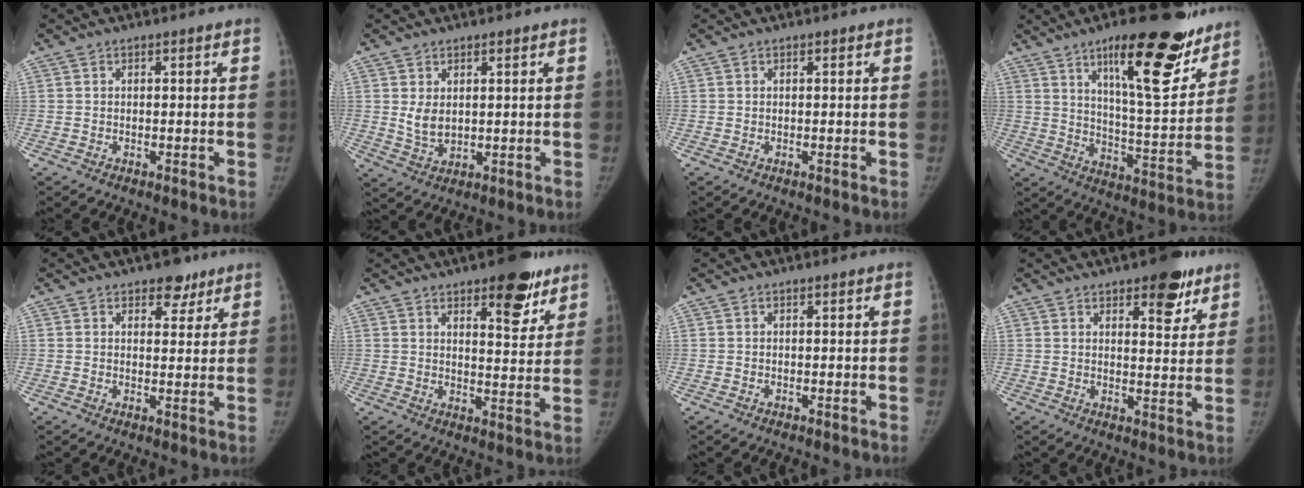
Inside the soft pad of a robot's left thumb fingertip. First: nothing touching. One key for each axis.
{"total": 4.4, "fx": 1.2, "fy": 2.9, "fz": 3.1, "tx": -0.047, "ty": -0.017, "tz": 0.033}
{"total": 0.0}
{"total": 22.4, "fx": 13.8, "fy": 6.6, "fz": 16.4, "tx": -0.194, "ty": -0.073, "tz": 0.212}
{"total": 4.6, "fx": 3.1, "fy": 2.7, "fz": 2.0, "tx": 0.001, "ty": -0.016, "tz": 0.043}
{"total": 11.4, "fx": 7.2, "fy": 4.4, "fz": 7.7, "tx": -0.064, "ty": -0.040, "tz": 0.097}
{"total": 0.0}
{"total": 9.0, "fx": 5.5, "fy": 3.8, "fz": 6.0, "tx": -0.049, "ty": -0.028, "tz": 0.073}